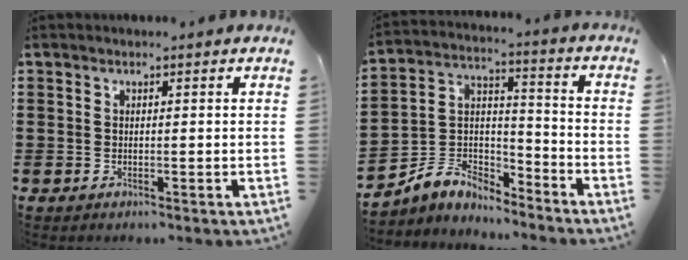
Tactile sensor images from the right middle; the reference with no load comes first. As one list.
[{"total": 5.5, "force": [-4.9, 2.4, 0.8], "torque": [-0.037, -0.004, -0.104]}]